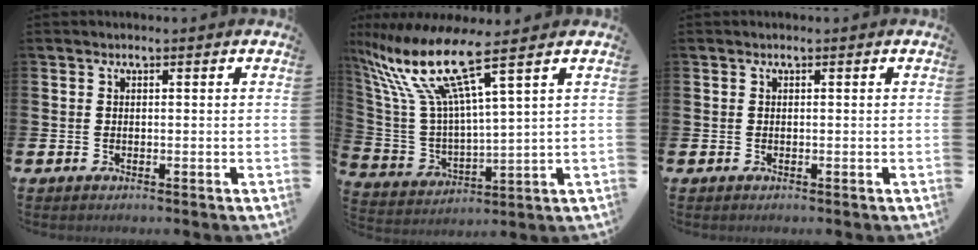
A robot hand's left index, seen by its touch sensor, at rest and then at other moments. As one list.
[{"total": 12.0, "force": [8.4, 1.9, 8.3], "torque": [-0.209, -0.056, 0.134]}, {"total": 0.0}]